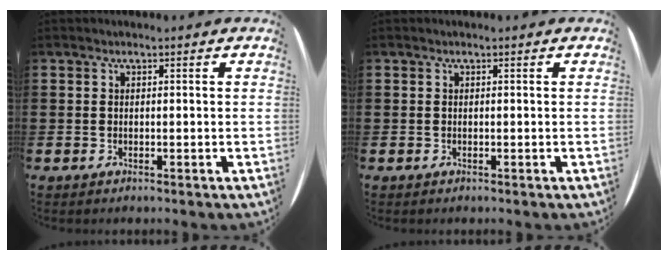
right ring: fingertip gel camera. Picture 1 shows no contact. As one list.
[{"total": 0.0}]